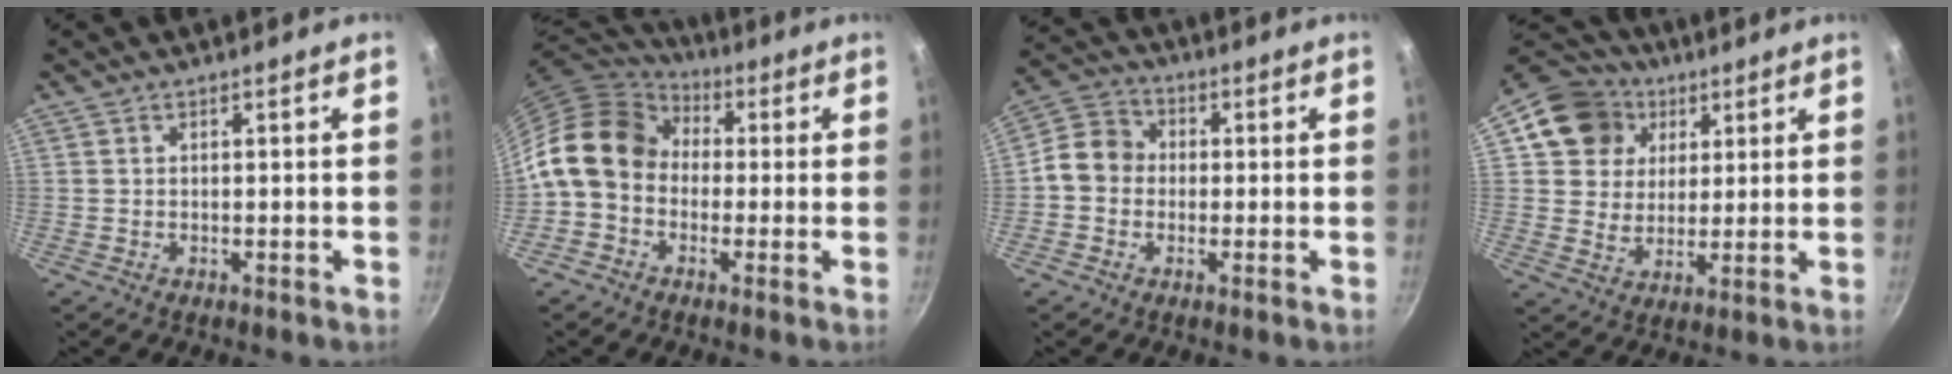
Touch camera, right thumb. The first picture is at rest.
{"total": 14.2, "force": [0.5, 11.4, 8.4], "torque": [-0.129, 0.041, -0.013]}
{"total": 7.6, "force": [-0.6, 6.6, 3.7], "torque": [-0.042, 0.019, -0.035]}
{"total": 12.9, "force": [4.7, 11.0, 4.7], "torque": [-0.051, 0.007, 0.075]}